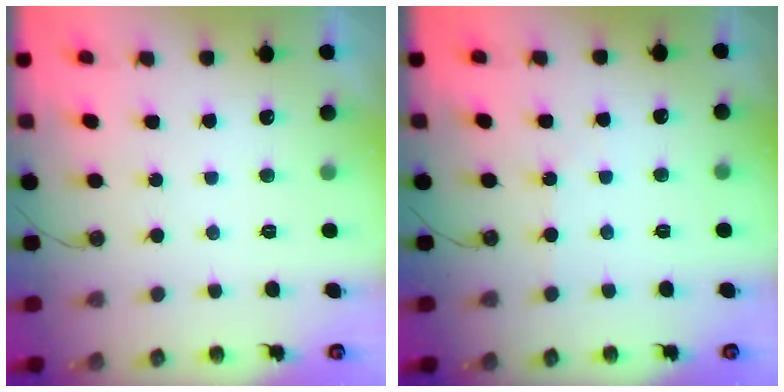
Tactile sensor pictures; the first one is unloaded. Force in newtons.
{"total": 2.6, "press": 2.6, "slide": 0.5}